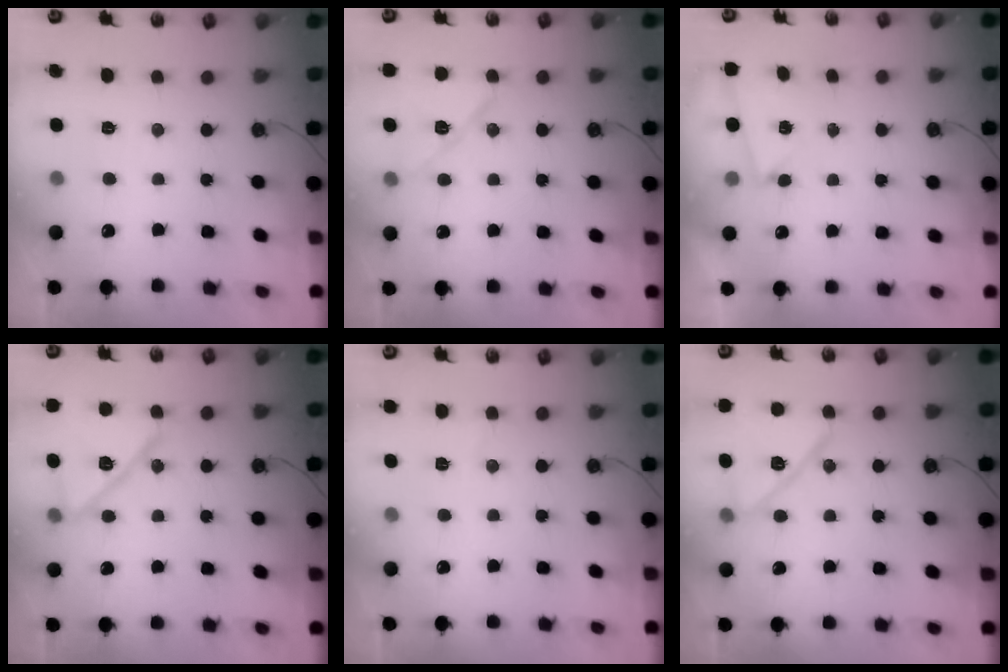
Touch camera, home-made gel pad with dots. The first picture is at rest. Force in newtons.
{"total": 11.0, "press": 10.9, "slide": 1.6}
{"total": 2.6, "press": 1.6, "slide": 2.0}
{"total": 15.1, "press": 15.1, "slide": 0.1}
{"total": 2.7, "press": 2.5, "slide": 1.1}
{"total": 13.5, "press": 13.4, "slide": 1.3}